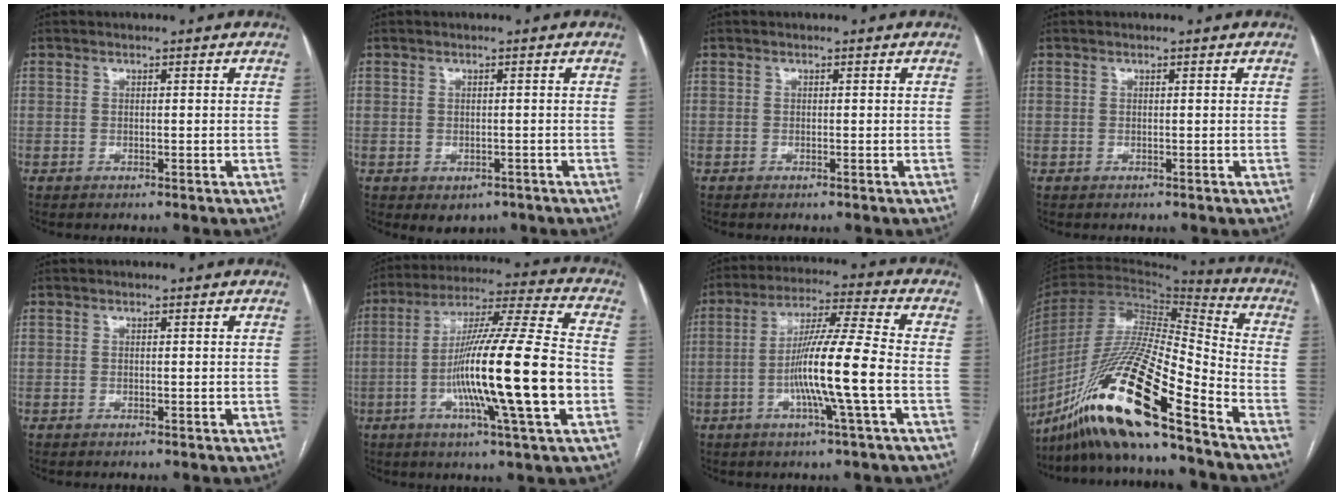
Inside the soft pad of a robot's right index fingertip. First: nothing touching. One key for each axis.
{"total": 2.8, "fx": -1.5, "fy": 2.0, "fz": 1.2, "tx": -0.008, "ty": 0.000, "tz": -0.010}
{"total": 0.0}
{"total": 0.0}
{"total": 0.0}
{"total": 20.7, "fx": -4.5, "fy": -0.3, "fz": 20.2, "tx": -0.350, "ty": -0.010, "tz": -0.085}
{"total": 12.5, "fx": -2.9, "fy": -1.0, "fz": 12.1, "tx": -0.223, "ty": -0.002, "tz": -0.061}
{"total": 22.7, "fx": -15.1, "fy": 1.1, "fz": 16.9, "tx": -0.336, "ty": -0.039, "tz": -0.282}